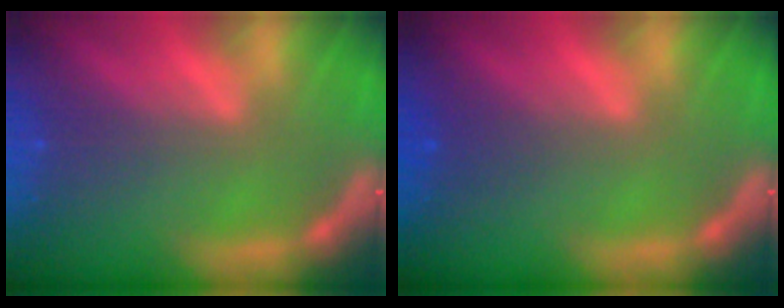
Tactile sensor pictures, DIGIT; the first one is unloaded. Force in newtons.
{"total": 0.9}